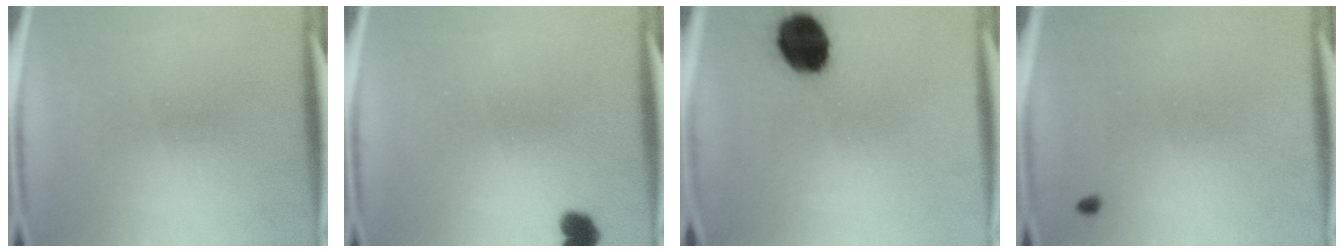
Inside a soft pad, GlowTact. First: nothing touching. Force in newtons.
{"total": 2.7}
{"total": 14.4}
{"total": 0.6}